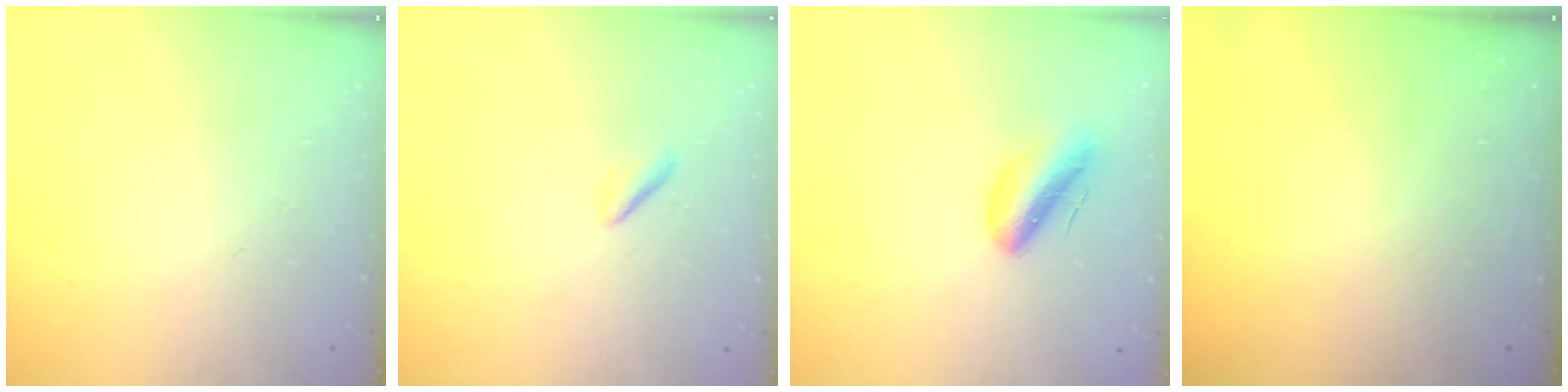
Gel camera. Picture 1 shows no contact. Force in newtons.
{"total": 1.9, "press": 1.8, "slide": 0.6}
{"total": 9.2, "press": 8.7, "slide": 2.9}
{"total": 0.0}